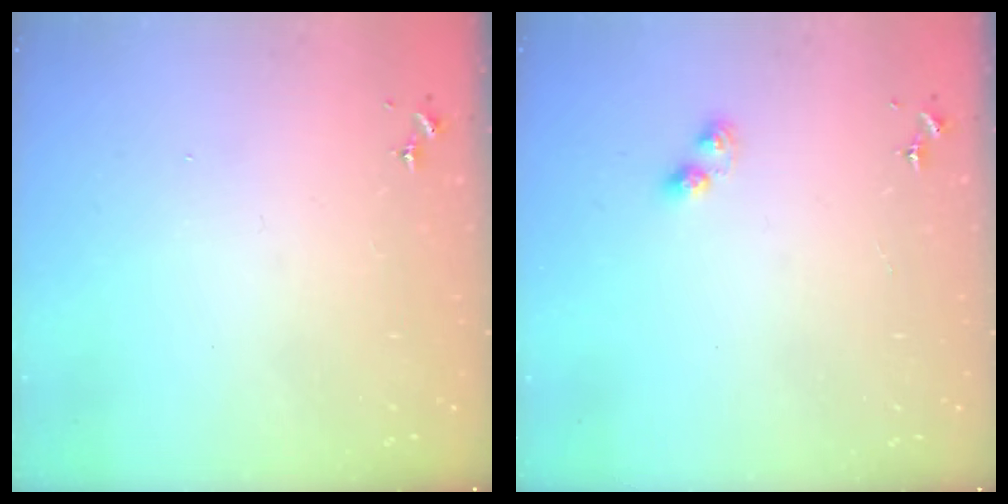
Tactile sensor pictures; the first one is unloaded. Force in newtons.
{"total": 4.0, "press": 4.0, "slide": 0.5}